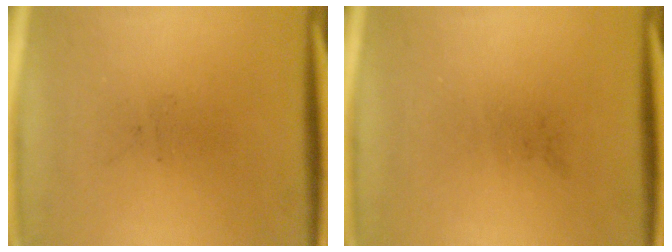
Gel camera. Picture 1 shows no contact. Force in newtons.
{"total": 0.0}